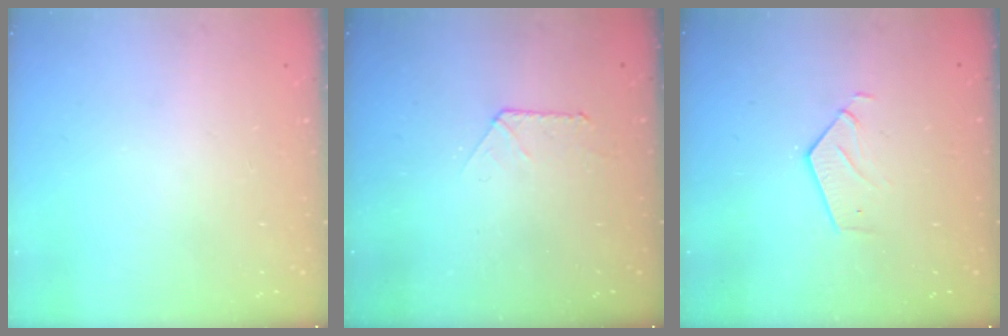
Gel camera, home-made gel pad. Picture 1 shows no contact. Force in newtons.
{"total": 4.5, "press": 4.5, "slide": 0.4}
{"total": 3.2, "press": 3.2, "slide": 0.2}